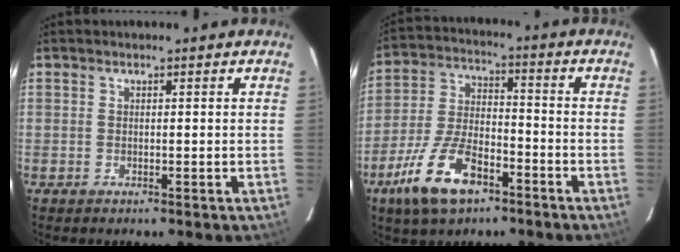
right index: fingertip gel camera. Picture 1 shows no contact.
{"total": 14.1, "force": [-8.3, 6.0, 9.7], "torque": [-0.211, -0.007, -0.154]}